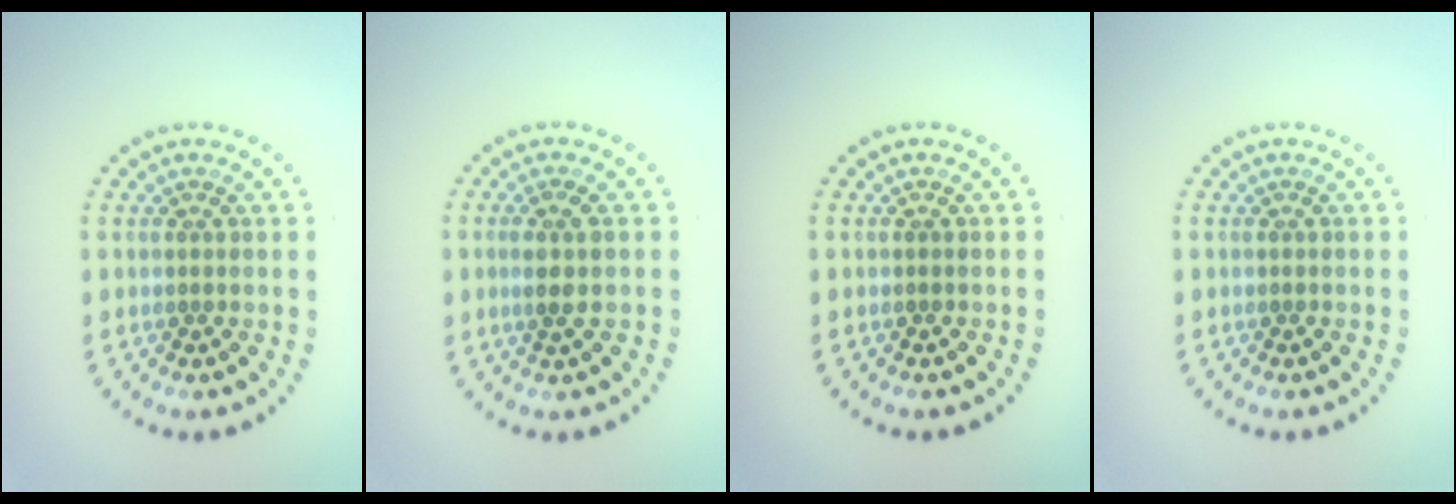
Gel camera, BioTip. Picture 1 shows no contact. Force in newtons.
{"total": 2.0, "press": 1.7, "slide": 1.1}
{"total": 0.0}
{"total": 0.0}